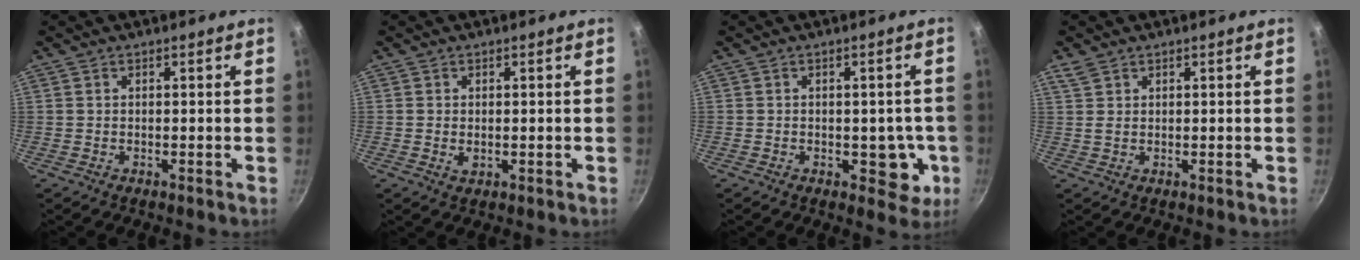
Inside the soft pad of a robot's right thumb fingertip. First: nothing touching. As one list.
[{"total": 1.7, "force": [0.0, 1.1, 1.2], "torque": [-0.019, -0.003, 0.001]}, {"total": 6.5, "force": [-1.4, 4.3, 4.7], "torque": [-0.010, 0.003, -0.016]}, {"total": 2.3, "force": [1.5, 1.4, 1.1], "torque": [-0.019, 0.000, 0.033]}]